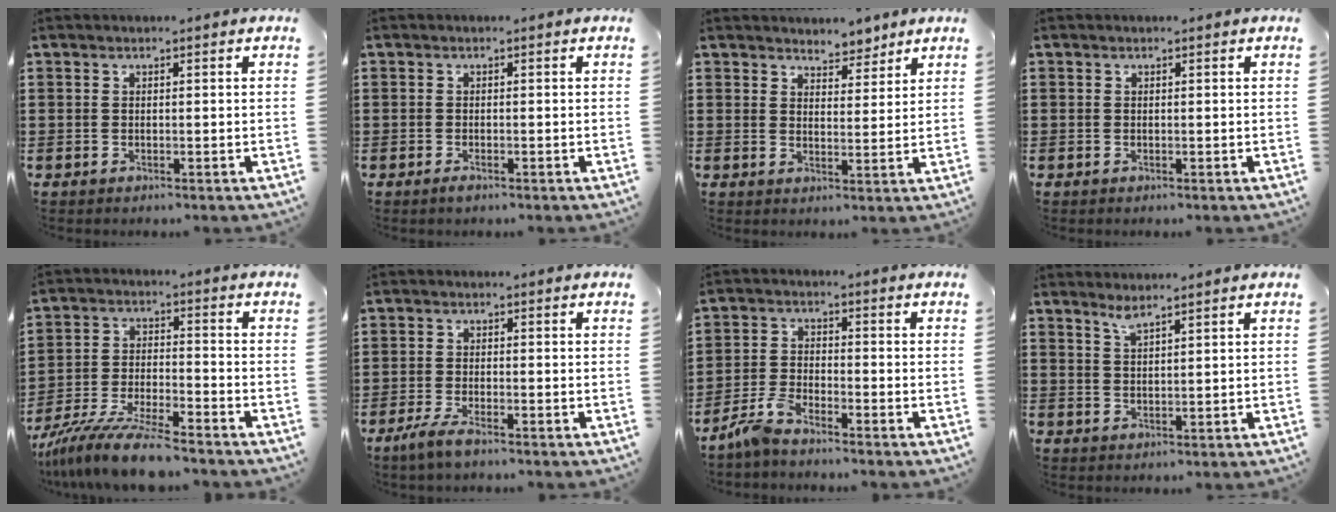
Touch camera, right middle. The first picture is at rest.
{"total": 0.9, "force": [-0.7, 0.3, 0.4], "torque": [-0.009, -0.004, -0.013]}
{"total": 3.9, "force": [3.6, 1.4, -0.1], "torque": [-0.003, -0.010, 0.067]}
{"total": 0.5, "force": [-0.2, 0.5, 0.0], "torque": [0.001, 0.005, -0.006]}
{"total": 10.3, "force": [-9.2, 0.9, 4.6], "torque": [-0.088, 0.014, -0.179]}
{"total": 3.1, "force": [-2.3, 0.6, 1.9], "torque": [-0.053, -0.002, -0.050]}
{"total": 4.5, "force": [-4.0, 0.8, 1.9], "torque": [-0.053, 0.002, -0.083]}
{"total": 1.9, "force": [1.7, 0.2, 0.9], "torque": [-0.022, 0.000, 0.031]}